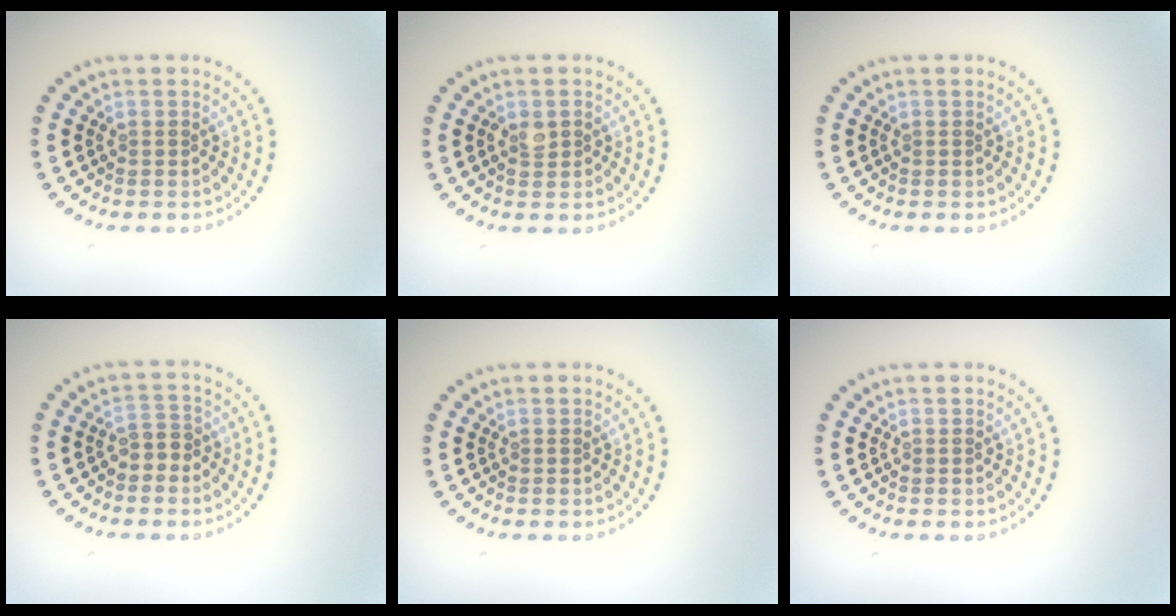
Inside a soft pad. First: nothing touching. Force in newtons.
{"total": 1.4, "press": 1.4, "slide": 0.1}
{"total": 0.0}
{"total": 2.0, "press": 1.7, "slide": 1.0}
{"total": 0.0}
{"total": 0.0}